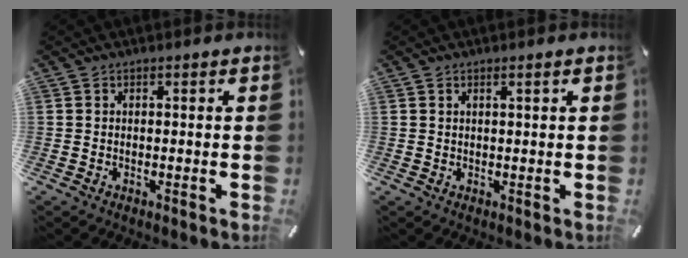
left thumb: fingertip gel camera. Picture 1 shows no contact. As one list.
[{"total": 1.2, "force": [0.6, 0.0, 1.0], "torque": [-0.019, 0.000, 0.010]}]